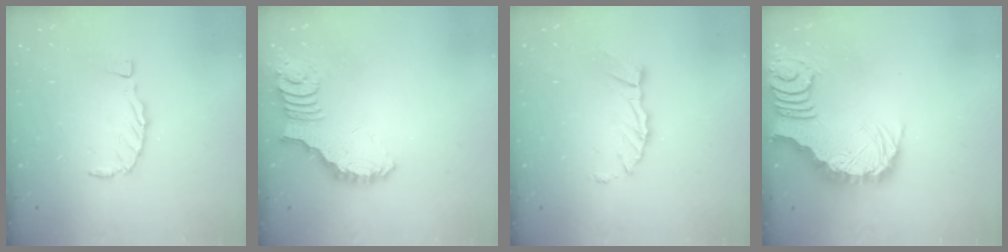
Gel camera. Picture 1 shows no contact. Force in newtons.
{"total": 2.7, "press": 2.6, "slide": 0.6}
{"total": 9.2, "press": 9.2, "slide": 0.6}
{"total": 3.7, "press": 3.6, "slide": 0.7}